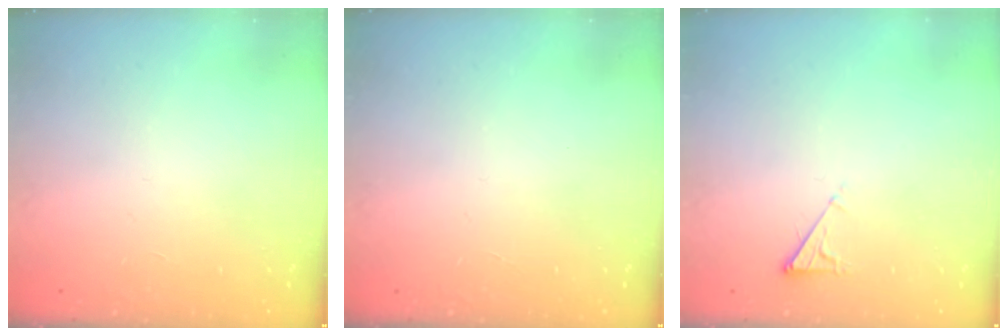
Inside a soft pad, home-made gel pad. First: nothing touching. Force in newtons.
{"total": 0.0}
{"total": 2.9, "press": 2.9, "slide": 0.5}